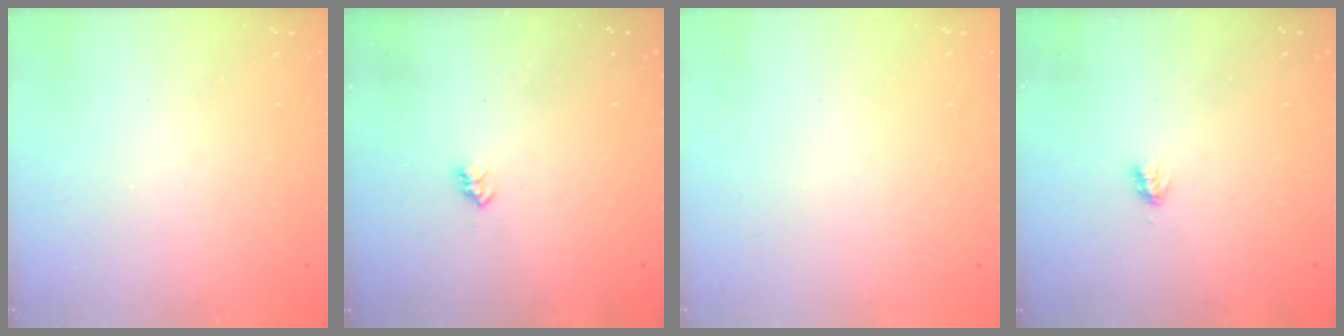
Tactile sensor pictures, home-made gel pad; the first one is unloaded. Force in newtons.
{"total": 2.6, "press": 2.5, "slide": 0.4}
{"total": 0.0}
{"total": 1.7, "press": 1.7, "slide": 0.3}